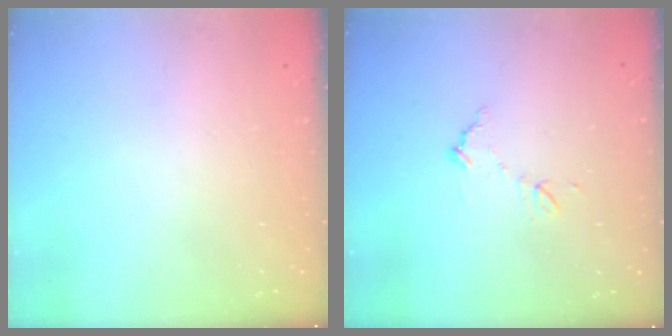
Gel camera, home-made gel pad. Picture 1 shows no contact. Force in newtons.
{"total": 7.6, "press": 7.6, "slide": 0.4}